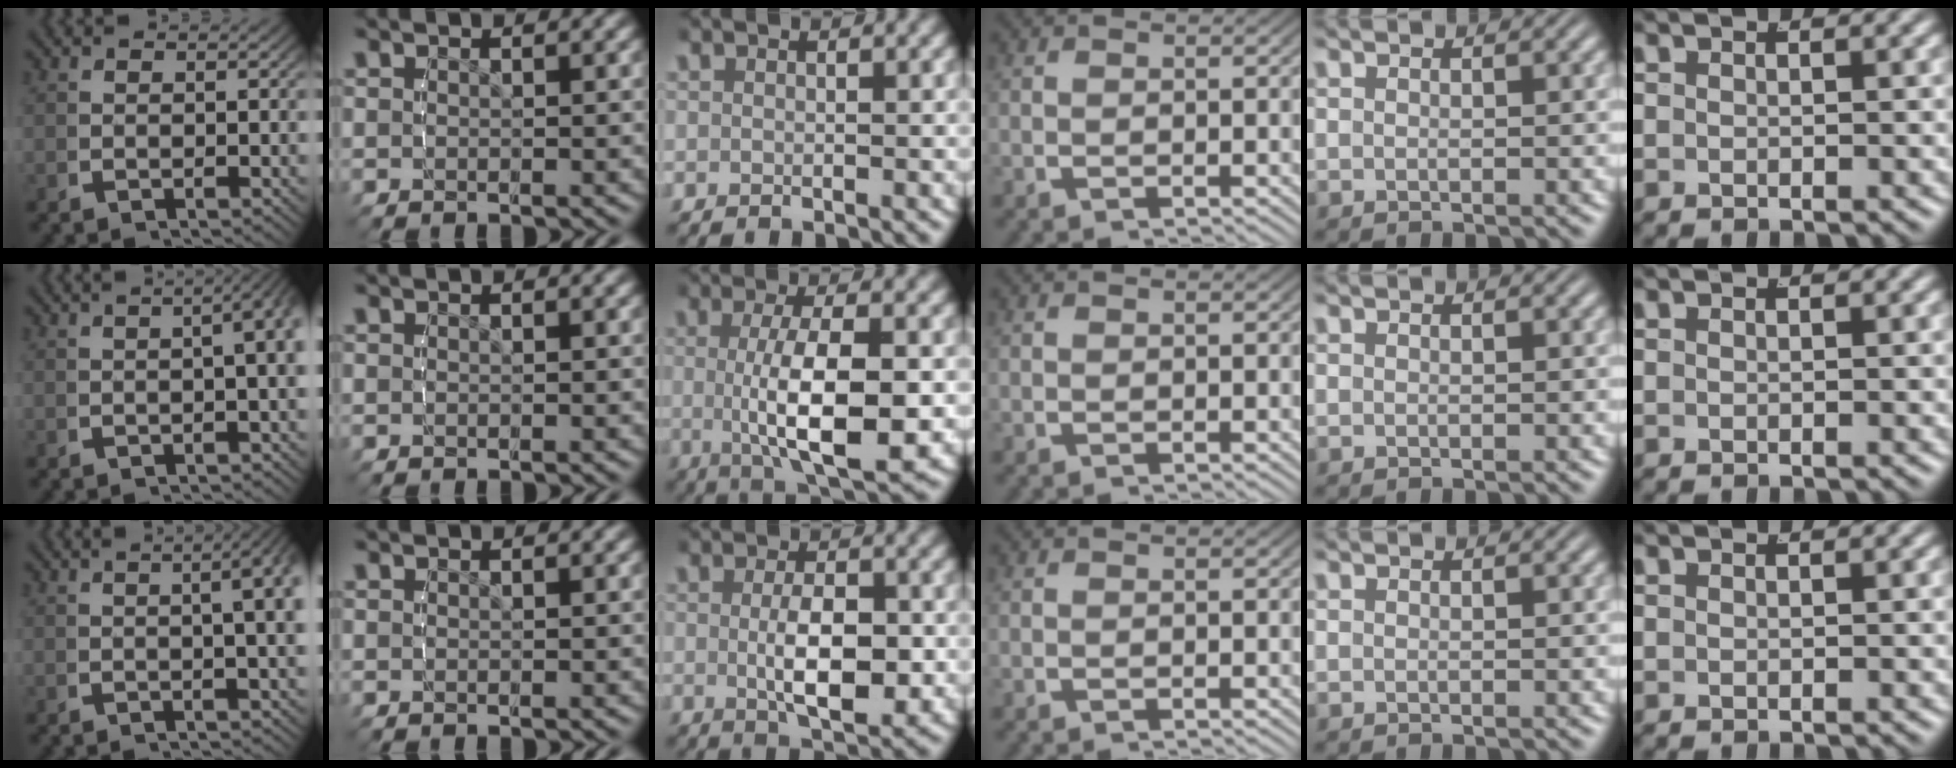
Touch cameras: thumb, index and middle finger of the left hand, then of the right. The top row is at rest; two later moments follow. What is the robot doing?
{"motion": "lift_and_place", "object": "cubes"}